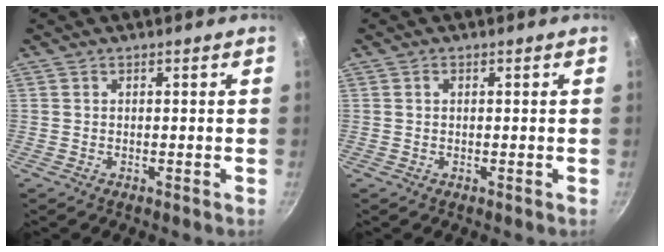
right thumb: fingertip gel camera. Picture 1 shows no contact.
{"total": 0.8, "force": [0.2, 0.6, 0.5], "torque": [-0.008, 0.005, 0.003]}